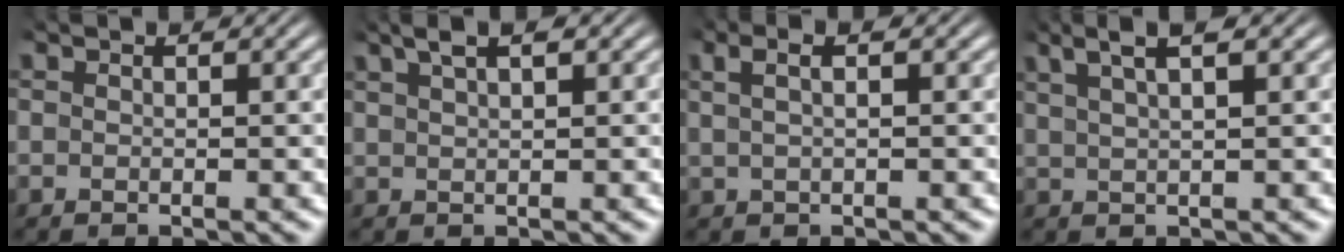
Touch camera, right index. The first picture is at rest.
{"total": 3.0, "force": [2.1, 0.7, 2.0], "torque": [-0.036, 0.014, 0.034]}
{"total": 2.3, "force": [0.6, 1.0, 2.0], "torque": [-0.036, 0.010, 0.007]}
{"total": 4.1, "force": [2.8, 0.9, 2.8], "torque": [-0.046, 0.020, 0.041]}